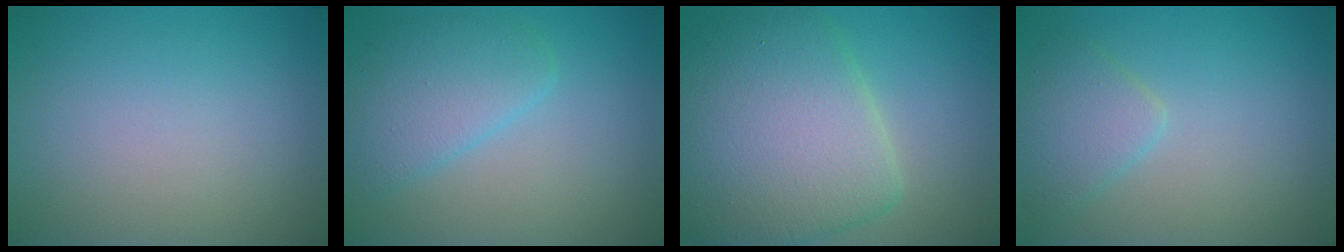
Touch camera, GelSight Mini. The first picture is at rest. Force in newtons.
{"total": 4.0, "press": 4.0, "slide": 0.0}
{"total": 9.7, "press": 9.7, "slide": 0.2}
{"total": 2.6, "press": 2.6, "slide": 0.1}